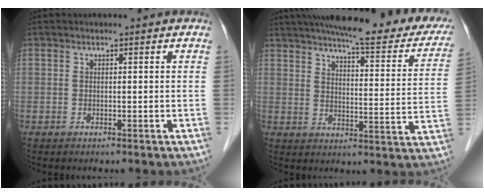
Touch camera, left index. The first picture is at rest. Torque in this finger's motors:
{"motor_torque": [1.07, -1.07, 0.19, 0.05]}